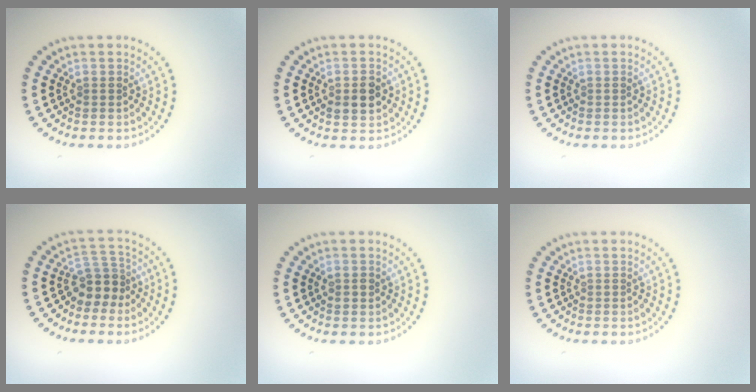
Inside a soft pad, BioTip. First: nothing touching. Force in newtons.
{"total": 2.7, "press": 2.7, "slide": 0.2}
{"total": 0.0}
{"total": 2.9, "press": 2.3, "slide": 1.8}
{"total": 1.0, "press": 1.0, "slide": 0.2}
{"total": 0.0}